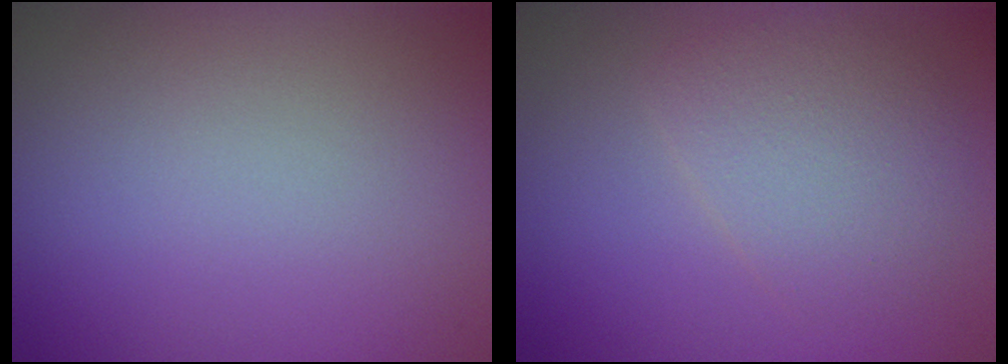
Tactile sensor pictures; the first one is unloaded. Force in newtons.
{"total": 3.2, "press": 3.2, "slide": 0.1}